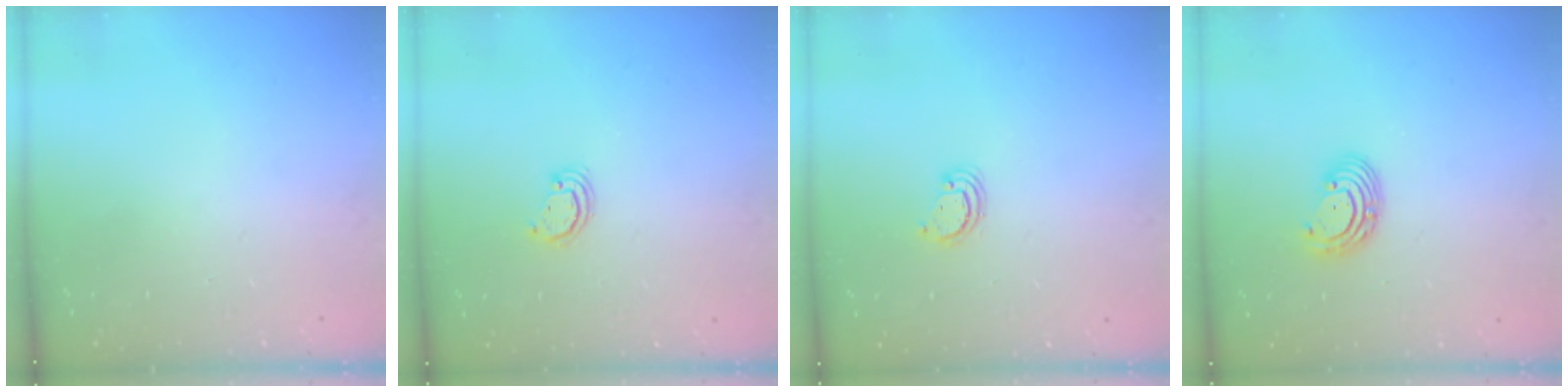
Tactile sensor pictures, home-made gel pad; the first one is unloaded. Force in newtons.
{"total": 2.5, "press": 2.5, "slide": 0.2}
{"total": 2.3, "press": 2.3, "slide": 0.2}
{"total": 5.2, "press": 5.2, "slide": 0.5}